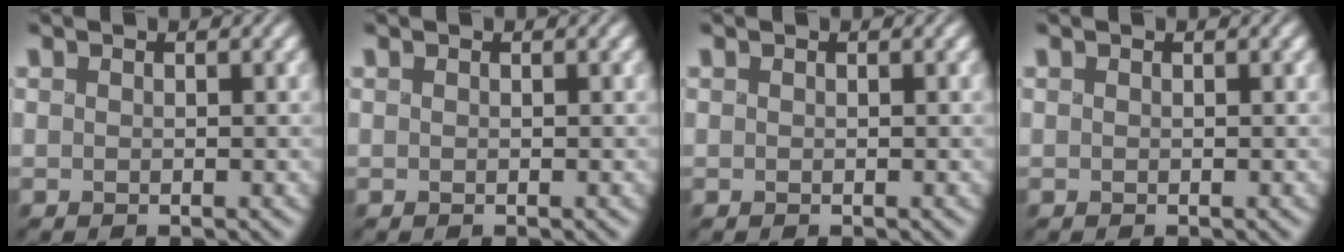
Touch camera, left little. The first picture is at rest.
{"total": 0.0}
{"total": 0.0}
{"total": 0.0}